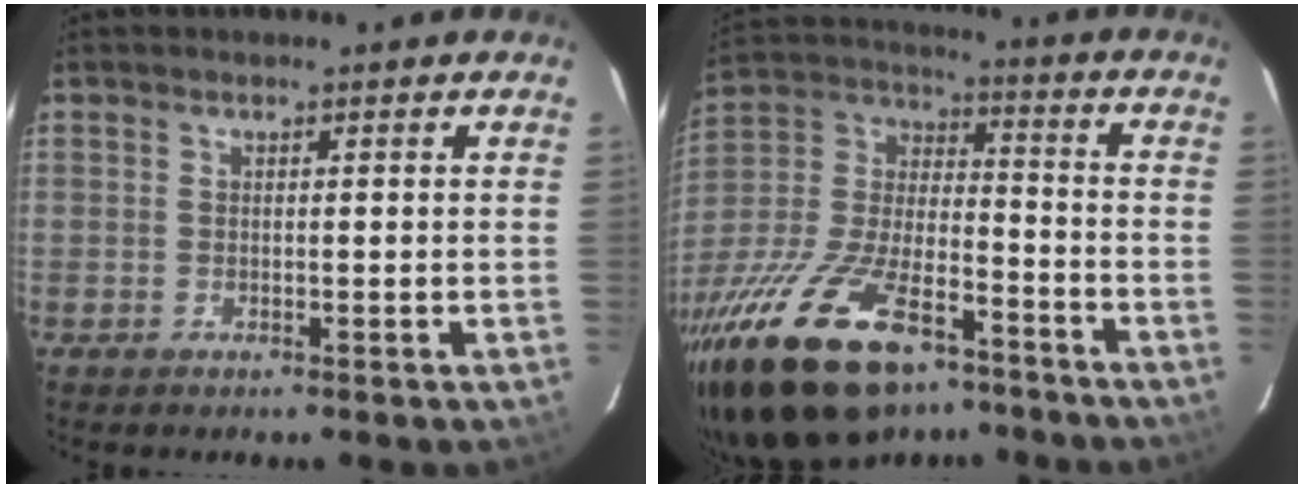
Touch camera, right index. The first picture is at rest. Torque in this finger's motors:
{"motor_torque": [1.67, -0.47, 1.05, 0.21]}